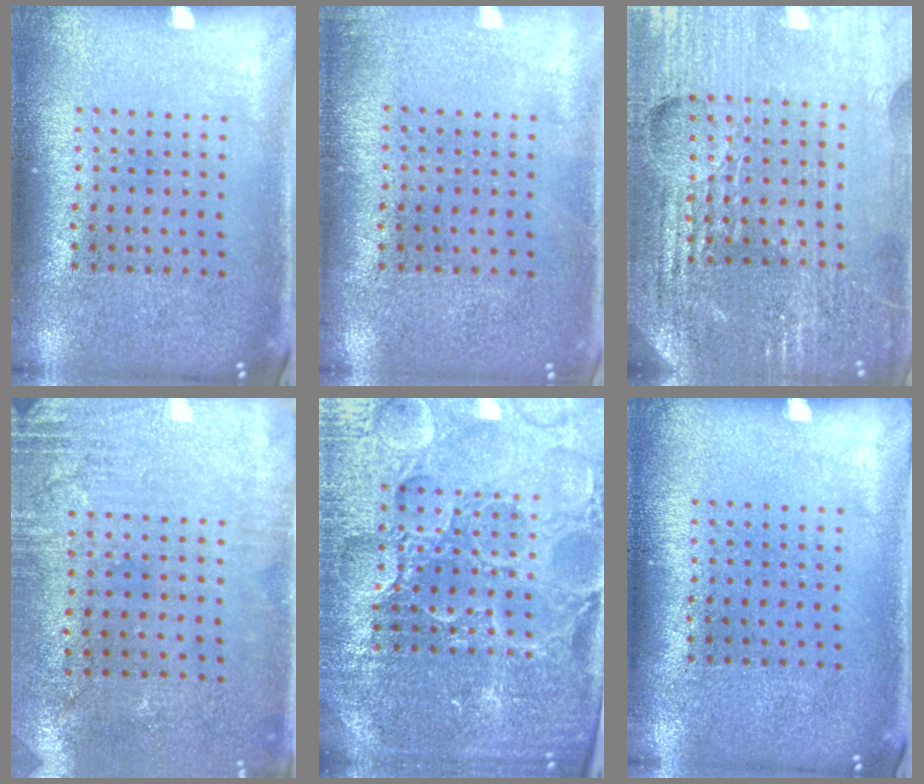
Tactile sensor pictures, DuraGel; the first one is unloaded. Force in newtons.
{"total": 0.5, "press": 0.5, "slide": 0.1}
{"total": 5.5, "press": 5.0, "slide": 2.3}
{"total": 2.8, "press": 2.4, "slide": 1.5}
{"total": 5.5, "press": 5.1, "slide": 2.1}
{"total": 0.0}